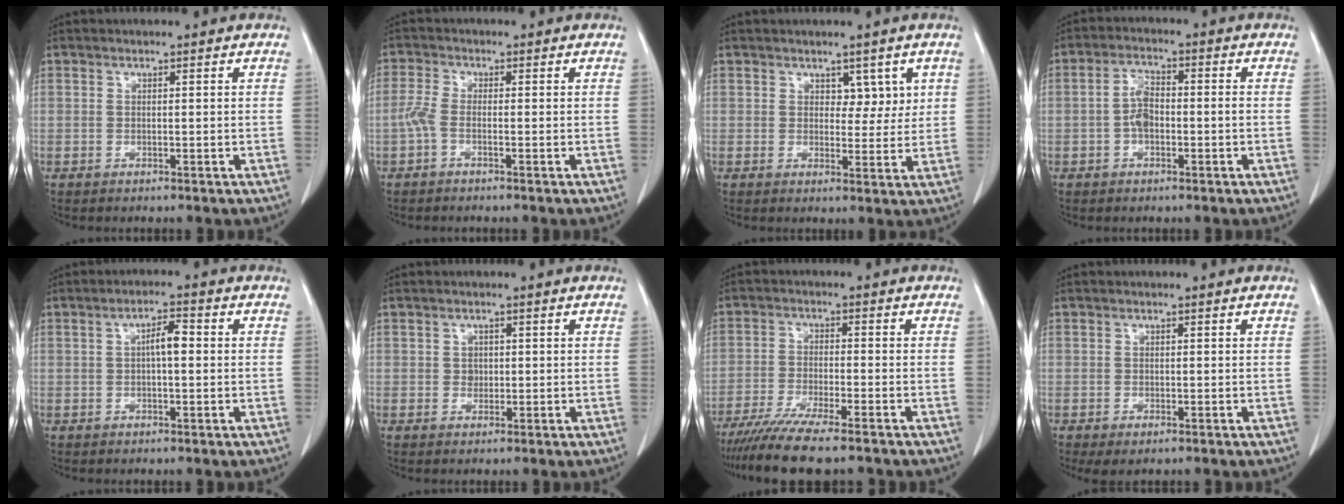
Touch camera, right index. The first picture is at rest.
{"total": 2.7, "force": [-1.1, 0.7, 2.4], "torque": [-0.066, 0.006, -0.029]}
{"total": 3.6, "force": [1.7, 2.2, 2.3], "torque": [-0.017, -0.001, 0.024]}
{"total": 4.3, "force": [-0.9, 1.9, 3.8], "torque": [-0.082, 0.014, -0.020]}
{"total": 3.4, "force": [0.2, 0.9, 3.3], "torque": [-0.055, 0.010, 0.000]}
{"total": 1.3, "force": [0.1, 1.2, 0.6], "torque": [-0.009, 0.002, 0.003]}
{"total": 11.2, "force": [-9.2, 0.4, 6.3], "torque": [-0.098, -0.026, -0.150]}
{"total": 2.2, "force": [-1.2, 0.9, 1.6], "torque": [-0.026, -0.006, -0.010]}